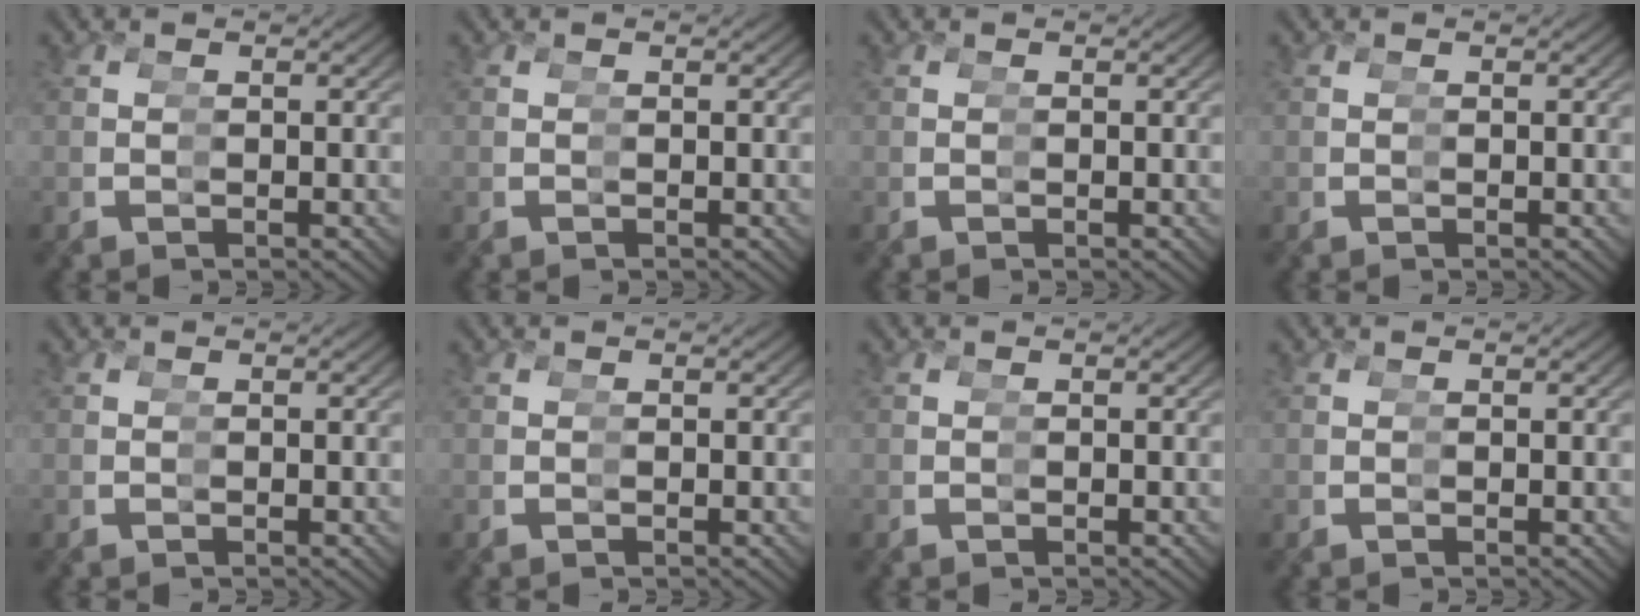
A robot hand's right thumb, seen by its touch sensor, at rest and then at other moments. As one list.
[{"total": 0.0}, {"total": 0.0}, {"total": 0.0}, {"total": 0.0}, {"total": 0.0}, {"total": 0.0}, {"total": 0.0}]